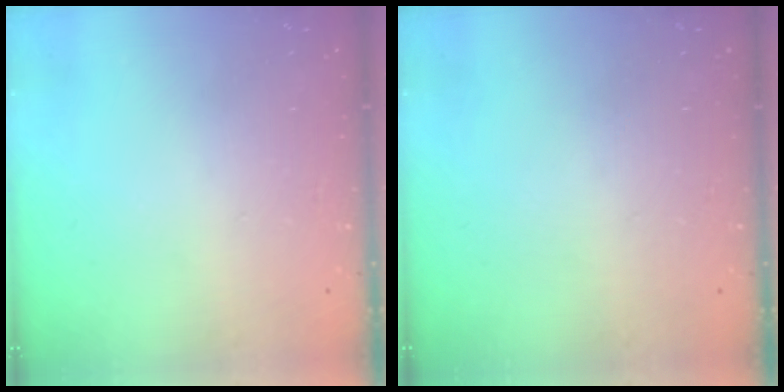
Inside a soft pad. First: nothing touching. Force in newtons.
{"total": 0.0}